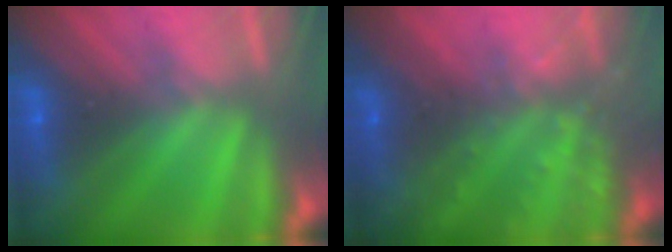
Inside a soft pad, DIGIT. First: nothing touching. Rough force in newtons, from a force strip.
{"total": 7.5}